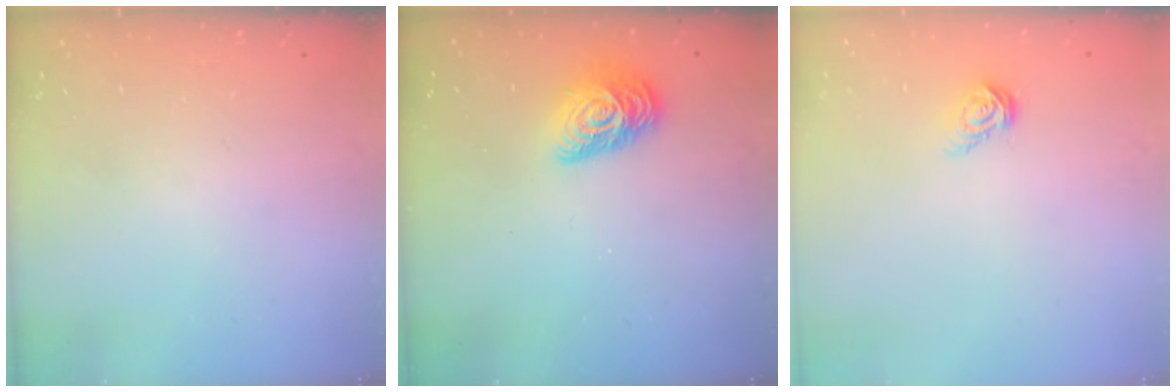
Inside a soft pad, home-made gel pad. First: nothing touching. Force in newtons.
{"total": 11.7, "press": 11.6, "slide": 1.0}
{"total": 4.9, "press": 4.9, "slide": 0.4}